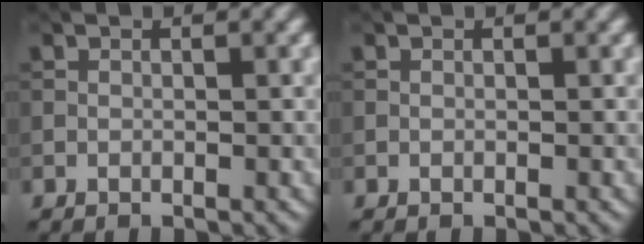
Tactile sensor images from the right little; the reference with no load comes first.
{"total": 0.0}